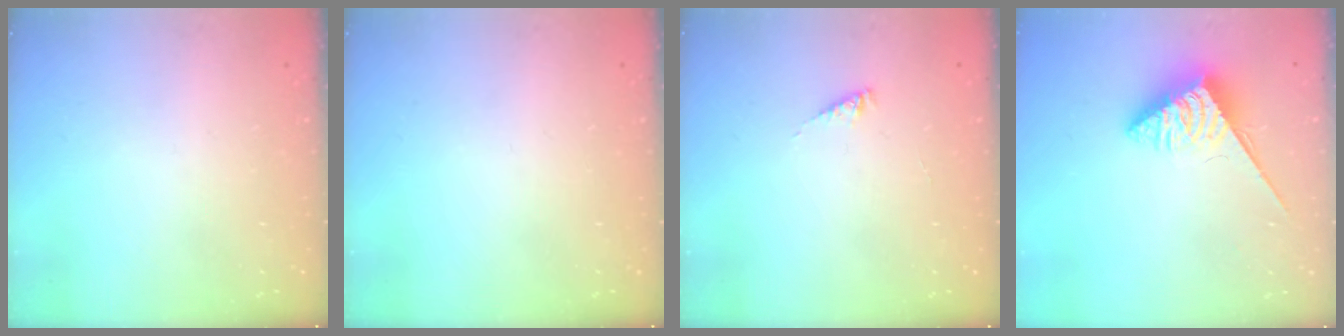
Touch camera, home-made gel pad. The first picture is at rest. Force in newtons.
{"total": 0.0}
{"total": 1.7, "press": 1.6, "slide": 0.3}
{"total": 4.7, "press": 4.7, "slide": 0.5}